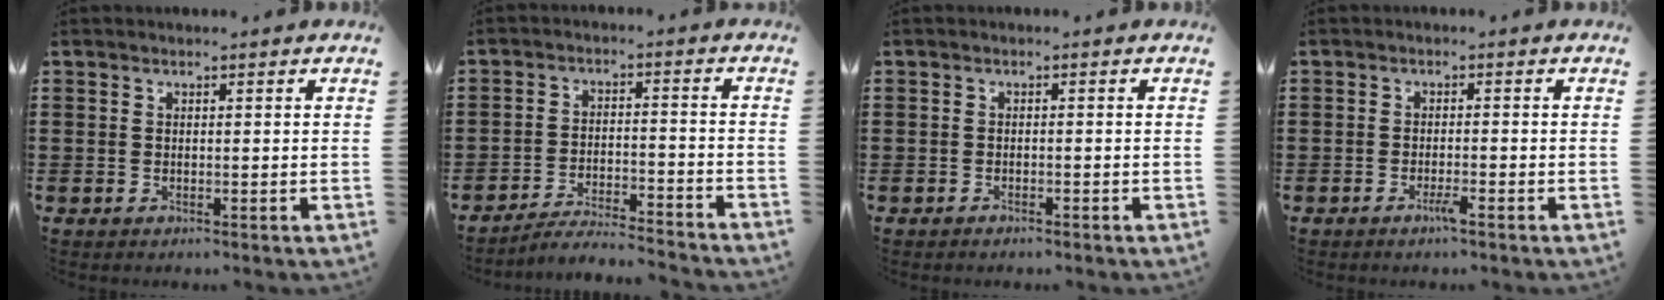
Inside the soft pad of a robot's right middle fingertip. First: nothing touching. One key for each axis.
{"total": 4.7, "fx": -4.6, "fy": 0.0, "fz": 1.2, "tx": -0.030, "ty": -0.003, "tz": -0.094}
{"total": 0.7, "fx": -0.7, "fy": 0.1, "fz": 0.2, "tx": -0.006, "ty": -0.003, "tz": -0.013}
{"total": 1.9, "fx": -1.2, "fy": 0.1, "fz": 1.4, "tx": -0.025, "ty": -0.002, "tz": -0.022}